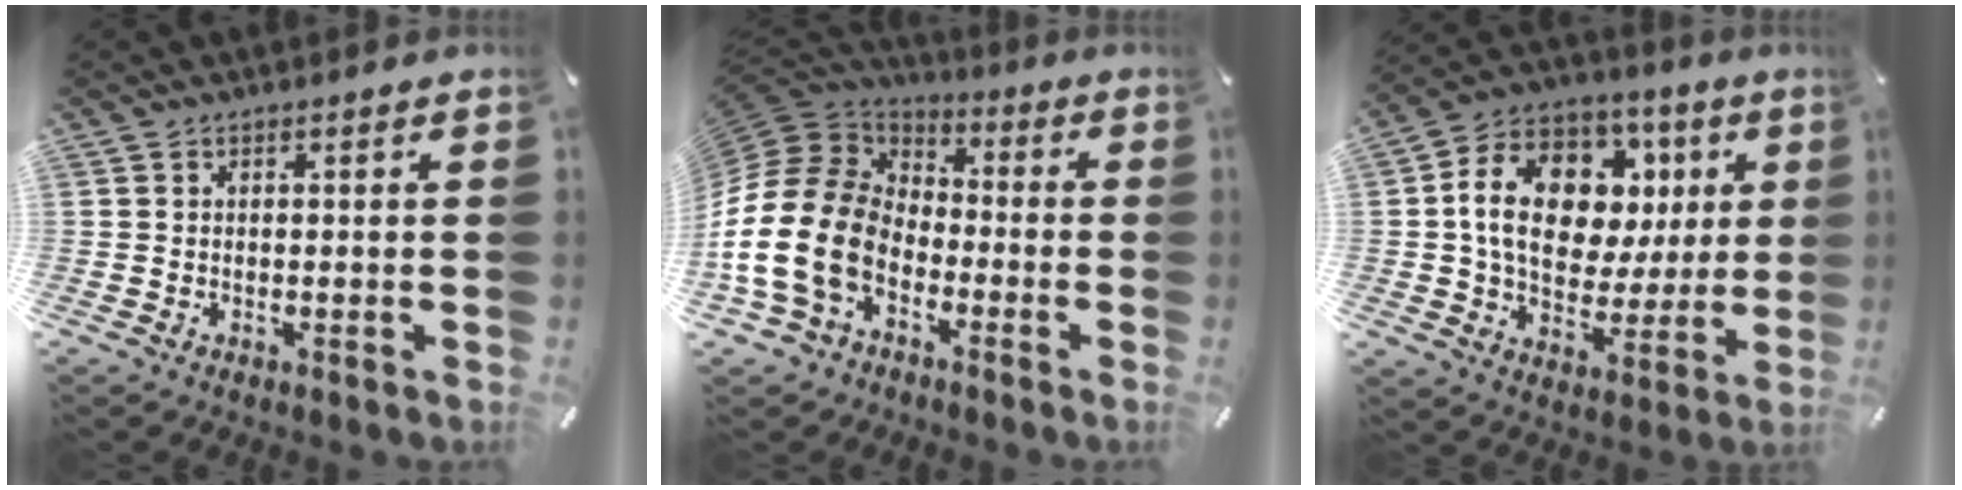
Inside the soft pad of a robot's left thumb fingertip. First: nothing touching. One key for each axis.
{"total": 18.5, "fx": -6.9, "fy": 13.3, "fz": 10.9, "tx": -0.248, "ty": 0.023, "tz": -0.125}
{"total": 17.2, "fx": 3.2, "fy": 13.3, "fz": 10.5, "tx": -0.182, "ty": 0.005, "tz": 0.063}